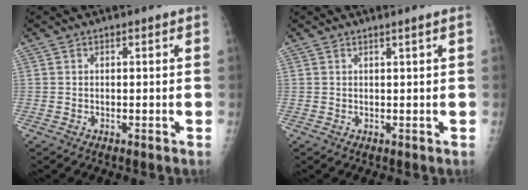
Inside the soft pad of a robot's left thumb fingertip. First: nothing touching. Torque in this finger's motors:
{"motor_torque": [-0.24, 0.05, -0.46, -0.24, 0.01]}